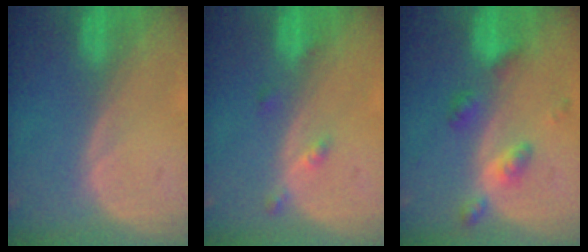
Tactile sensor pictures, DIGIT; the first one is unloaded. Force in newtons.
{"total": 2.4, "press": 2.0, "slide": 1.3}
{"total": 4.9, "press": 4.9, "slide": 0.2}